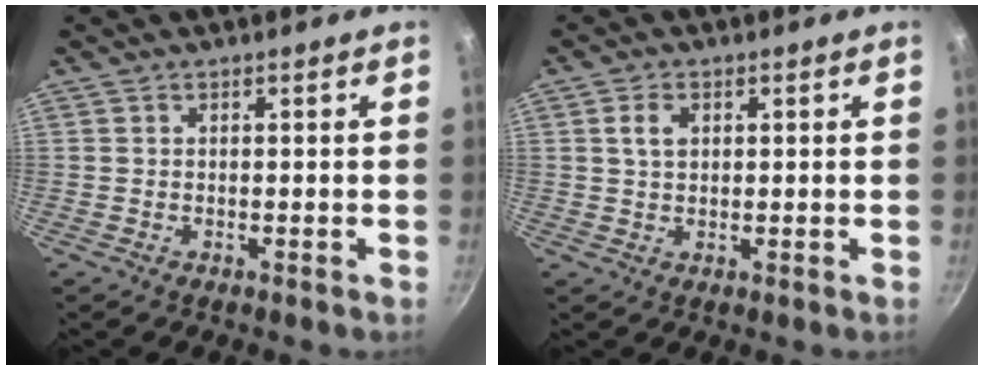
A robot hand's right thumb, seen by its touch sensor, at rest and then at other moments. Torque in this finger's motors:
{"motor_torque": [0.01, 0.01, 0.01, -0.01, 0.00]}